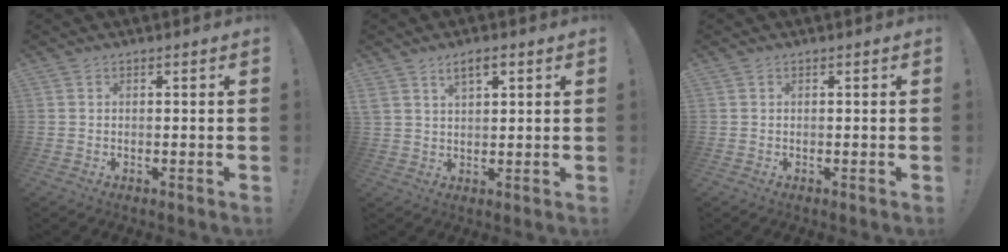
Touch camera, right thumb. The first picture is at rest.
{"total": 4.8, "force": [2.5, 2.3, 3.4], "torque": [-0.062, -0.001, 0.045]}
{"total": 0.0}